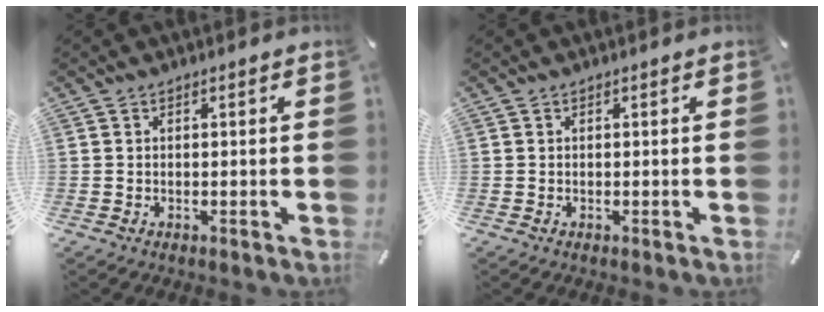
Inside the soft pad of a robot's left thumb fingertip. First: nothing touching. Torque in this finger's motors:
{"motor_torque": [0.00, 0.00, -0.05, -0.03, 0.00]}